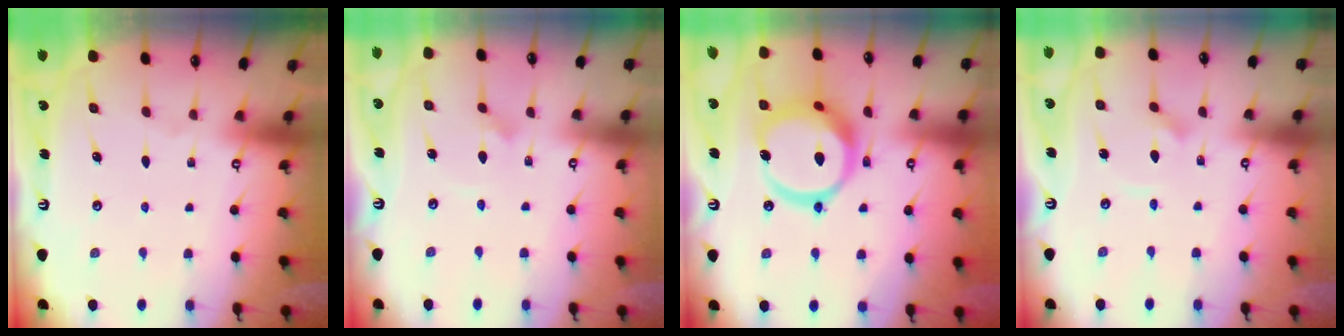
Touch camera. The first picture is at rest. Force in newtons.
{"total": 2.3, "press": 2.3, "slide": 0.1}
{"total": 17.7, "press": 17.5, "slide": 2.5}
{"total": 2.8, "press": 2.8, "slide": 0.4}